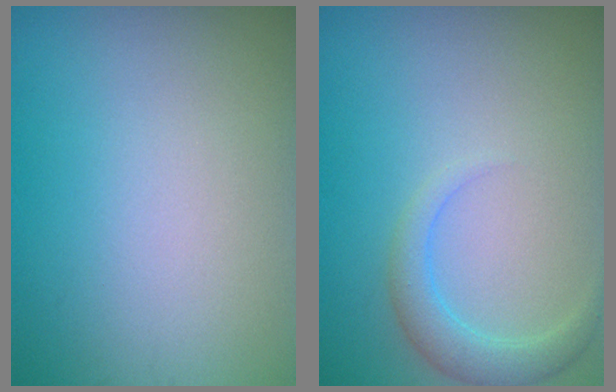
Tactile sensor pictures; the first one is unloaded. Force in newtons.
{"total": 2.4, "press": 2.4, "slide": 0.2}